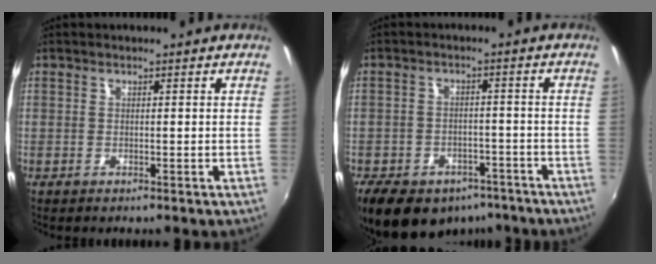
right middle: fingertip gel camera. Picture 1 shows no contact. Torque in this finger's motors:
{"motor_torque": [1.08, -1.06, 0.18, 0.07]}